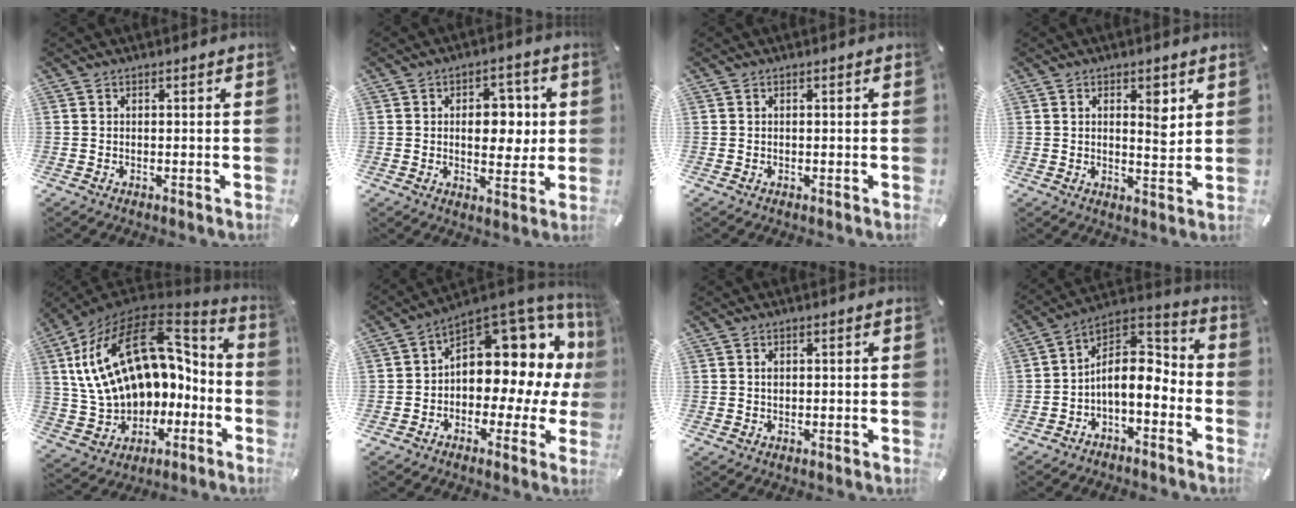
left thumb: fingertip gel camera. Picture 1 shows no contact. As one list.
[{"total": 8.9, "force": [1.0, 6.1, 6.4], "torque": [-0.075, -0.003, 0.010]}, {"total": 0.0}, {"total": 5.1, "force": [2.4, 2.4, 3.8], "torque": [-0.042, -0.016, 0.034]}, {"total": 23.6, "force": [7.2, 15.7, 16.2], "torque": [-0.317, -0.046, 0.143]}, {"total": 11.5, "force": [5.1, 7.6, 6.9], "torque": [-0.077, -0.074, 0.084]}, {"total": 0.9, "force": [0.2, 0.6, 0.7], "torque": [-0.015, 0.001, 0.004]}, {"total": 10.5, "force": [-2.2, 7.2, 7.4], "torque": [-0.104, -0.001, -0.039]}]